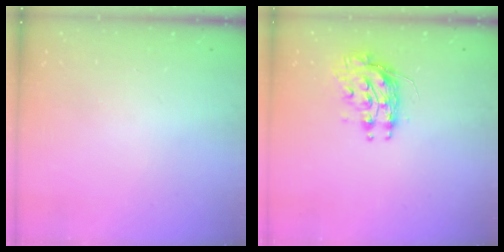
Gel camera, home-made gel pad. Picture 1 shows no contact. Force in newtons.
{"total": 9.3, "press": 9.2, "slide": 0.6}